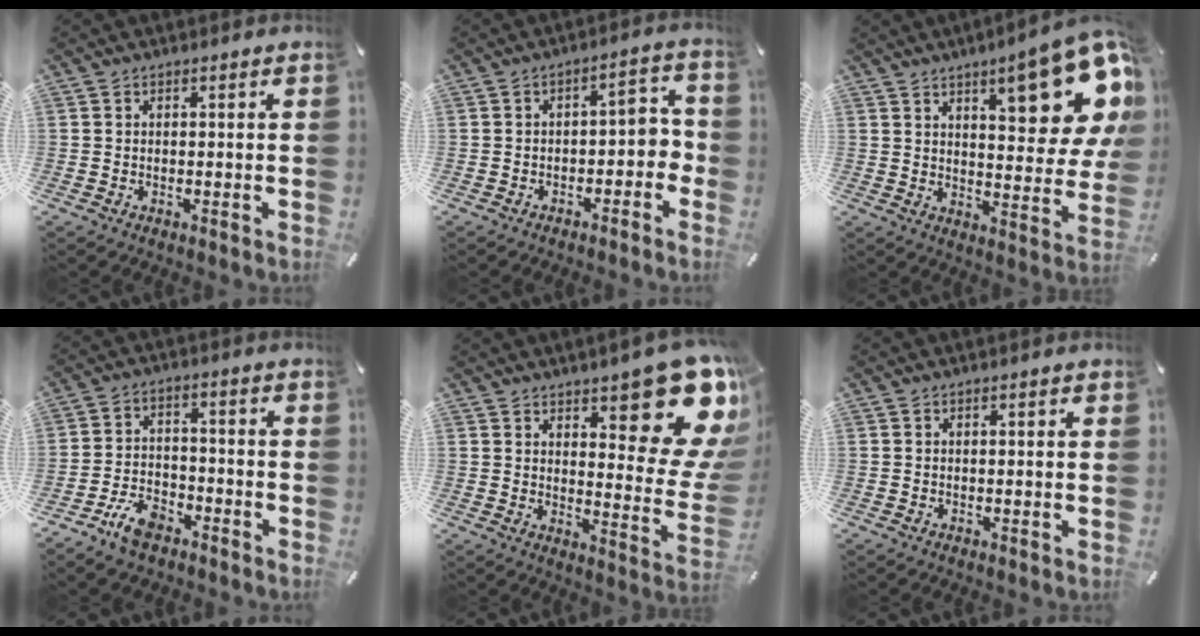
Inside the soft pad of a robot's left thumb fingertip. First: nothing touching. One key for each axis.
{"total": 5.1, "fx": -1.9, "fy": 3.3, "fz": 3.4, "tx": -0.046, "ty": 0.008, "tz": -0.043}
{"total": 19.7, "fx": 10.8, "fy": 6.3, "fz": 15.2, "tx": -0.193, "ty": -0.072, "tz": 0.164}
{"total": 7.8, "fx": -5.5, "fy": 4.1, "fz": 3.8, "tx": -0.078, "ty": 0.029, "tz": -0.105}
{"total": 20.4, "fx": 11.7, "fy": 8.2, "fz": 14.5, "tx": -0.162, "ty": -0.102, "tz": 0.193}
{"total": 0.6, "fx": 0.1, "fy": 0.0, "fz": 0.6, "tx": -0.011, "ty": 0.000, "tz": 0.002}